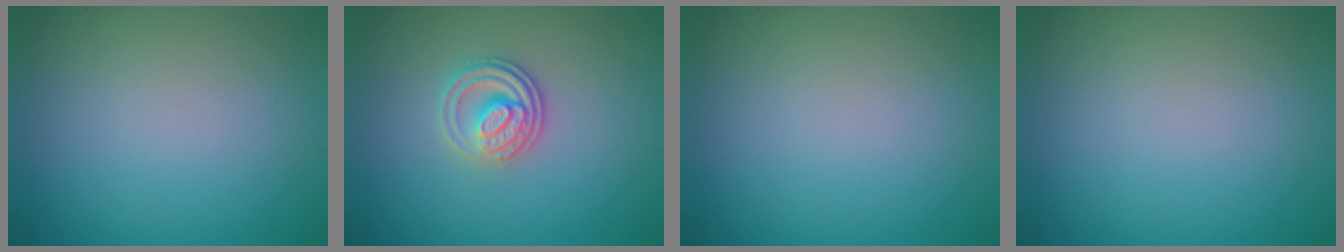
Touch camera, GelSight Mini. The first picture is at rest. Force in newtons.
{"total": 2.7, "press": 2.5, "slide": 0.9}
{"total": 0.0}
{"total": 0.0}